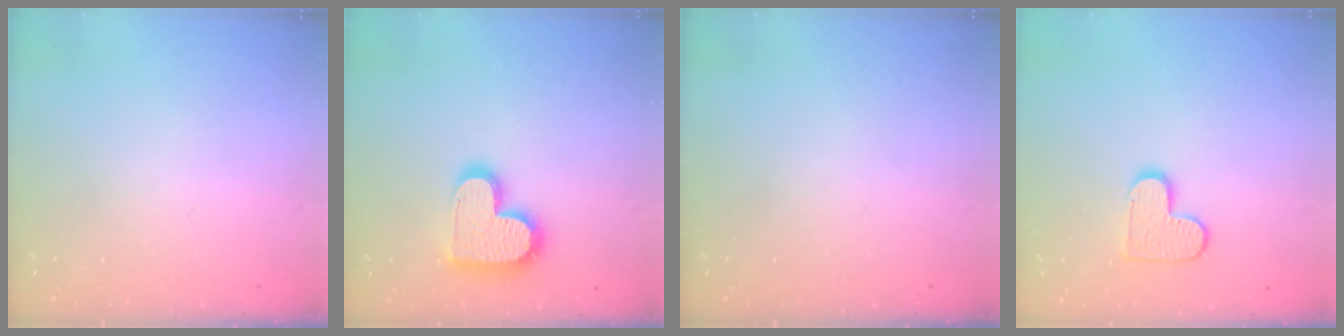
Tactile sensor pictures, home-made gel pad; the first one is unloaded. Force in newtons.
{"total": 16.0, "press": 16.0, "slide": 1.1}
{"total": 0.0}
{"total": 10.0, "press": 10.0, "slide": 0.6}